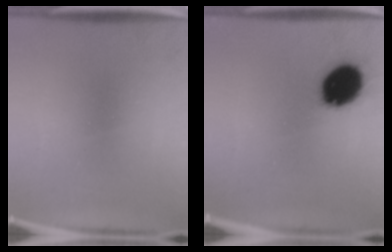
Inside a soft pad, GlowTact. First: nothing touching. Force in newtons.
{"total": 14.8}